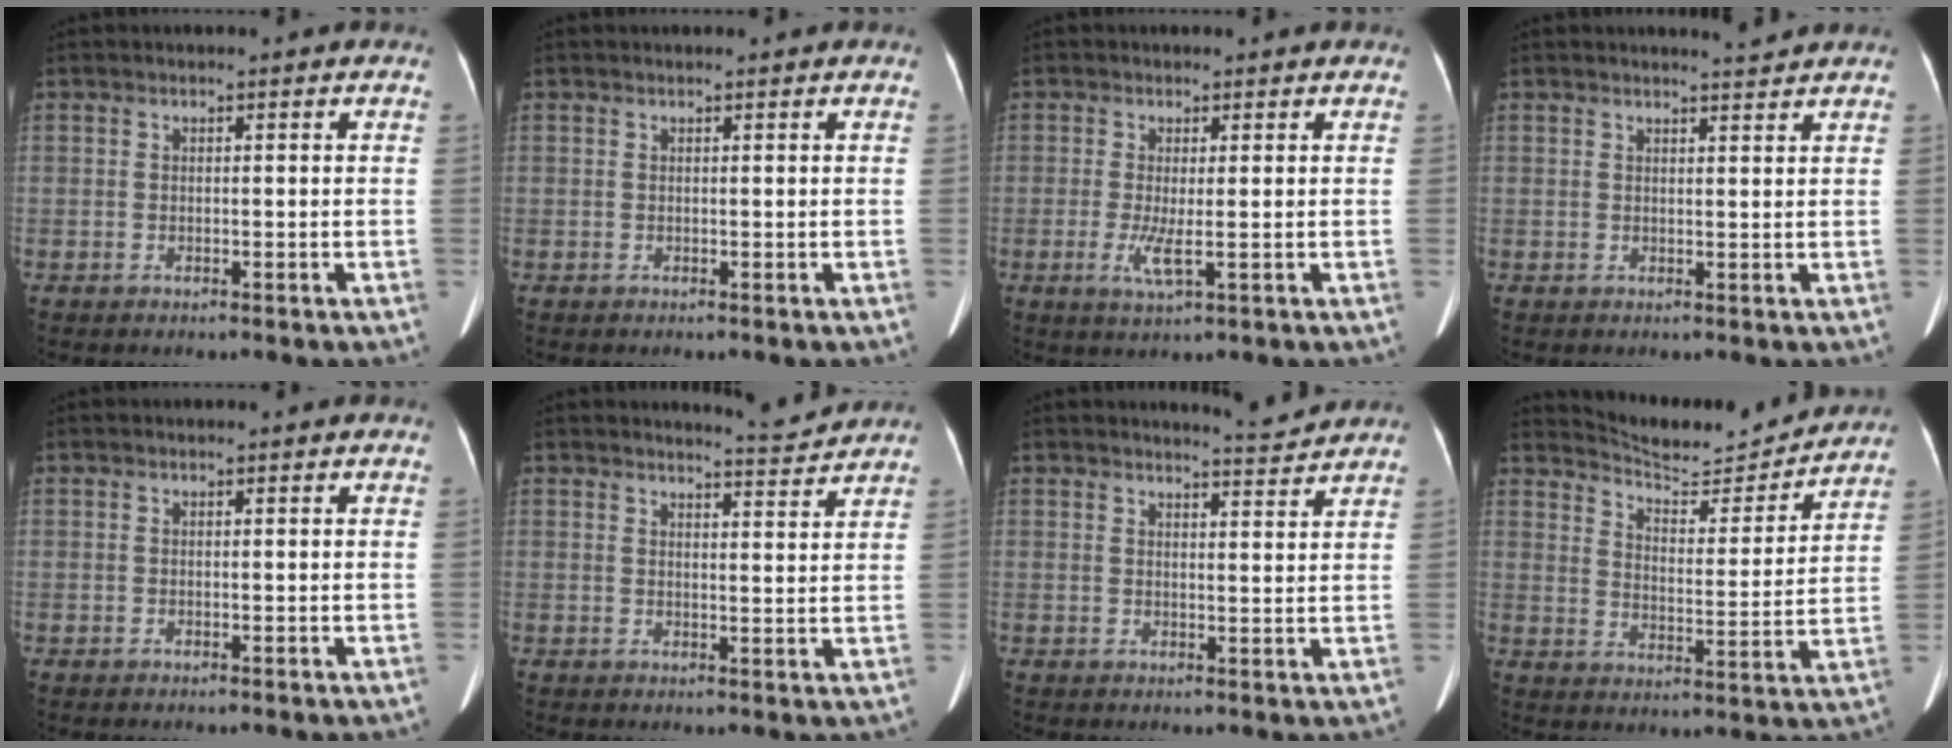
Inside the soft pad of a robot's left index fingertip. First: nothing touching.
{"total": 1.1, "force": [1.0, 0.0, 0.4], "torque": [-0.009, 0.008, 0.015]}
{"total": 3.7, "force": [-0.4, 0.4, 3.6], "torque": [-0.073, -0.006, 0.000]}
{"total": 2.1, "force": [2.1, -0.4, 0.2], "torque": [-0.009, -0.010, 0.030]}
{"total": 0.0}
{"total": 3.8, "force": [3.7, -0.7, -0.3], "torque": [-0.011, -0.021, 0.050]}
{"total": 3.4, "force": [3.3, -0.7, -0.2], "torque": [-0.011, -0.019, 0.045]}
{"total": 14.4, "force": [14.0, 1.9, 2.6], "torque": [-0.042, -0.020, 0.193]}